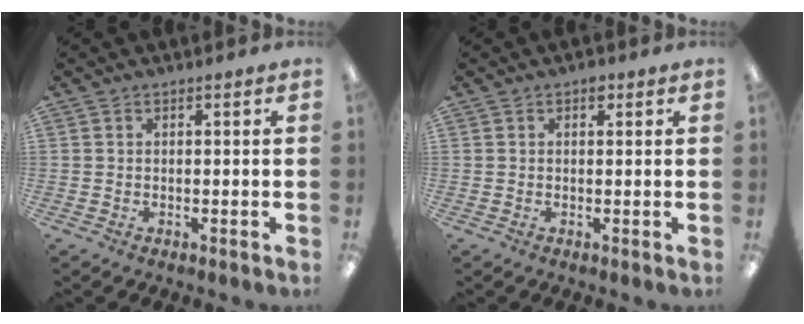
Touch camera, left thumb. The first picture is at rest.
{"total": 1.8, "force": [0.9, 1.0, 1.0], "torque": [-0.006, -0.003, 0.013]}